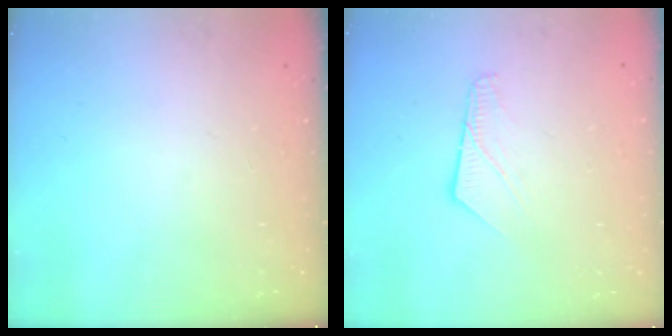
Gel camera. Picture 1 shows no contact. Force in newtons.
{"total": 7.2, "press": 7.2, "slide": 0.9}